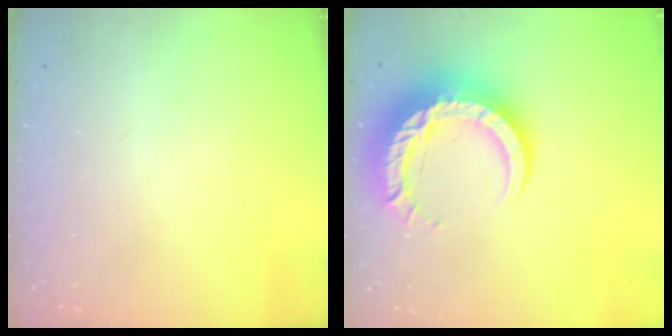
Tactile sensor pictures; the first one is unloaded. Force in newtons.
{"total": 15.7, "press": 15.6, "slide": 1.4}